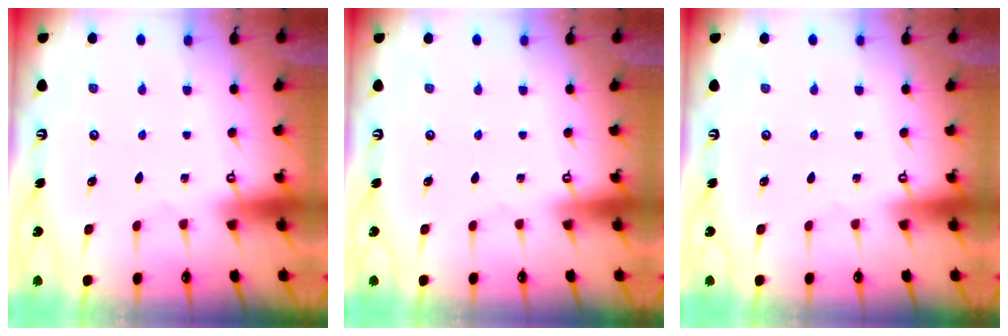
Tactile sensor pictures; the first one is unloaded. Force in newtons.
{"total": 0.0}
{"total": 0.0}